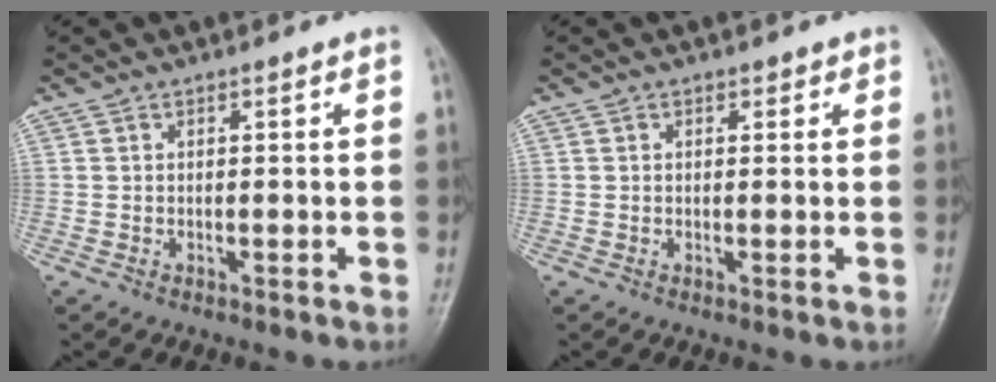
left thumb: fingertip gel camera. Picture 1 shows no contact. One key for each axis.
{"total": 1.1, "fx": 0.6, "fy": 0.8, "fz": 0.4, "tx": 0.008, "ty": -0.002, "tz": 0.004}